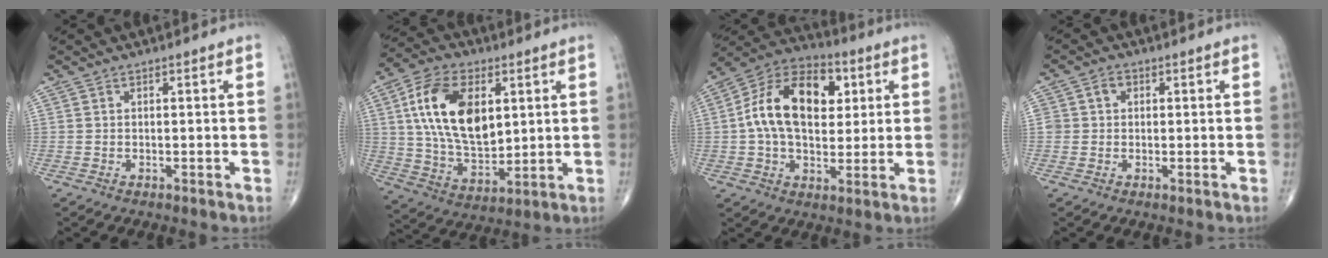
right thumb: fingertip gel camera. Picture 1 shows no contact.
{"total": 18.2, "force": [4.5, 10.5, 14.2], "torque": [-0.240, -0.012, 0.084]}
{"total": 18.0, "force": [3.3, 11.2, 13.8], "torque": [-0.208, 0.014, 0.047]}
{"total": 2.7, "force": [0.5, 2.4, 1.1], "torque": [-0.004, 0.007, 0.006]}